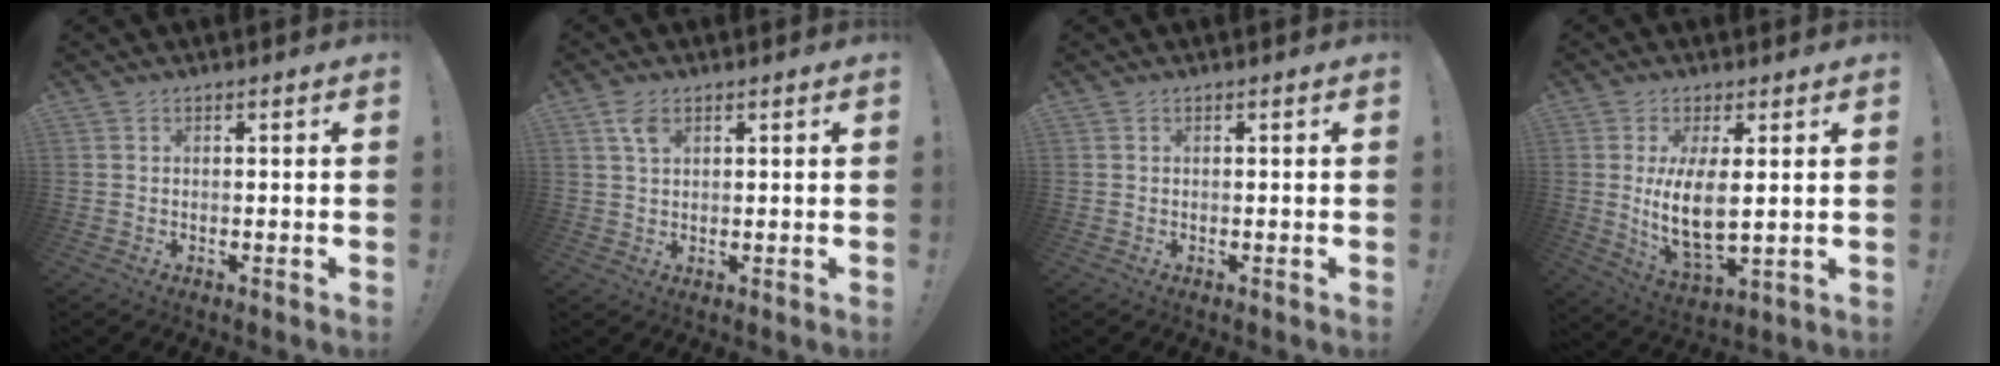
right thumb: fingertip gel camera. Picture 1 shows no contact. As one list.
[{"total": 4.2, "force": [2.2, 2.2, 2.9], "torque": [-0.052, -0.003, 0.041]}, {"total": 0.0}, {"total": 11.3, "force": [1.8, 4.6, 10.2], "torque": [-0.206, -0.025, 0.030]}]